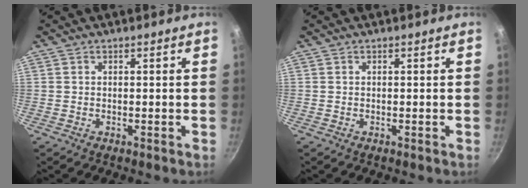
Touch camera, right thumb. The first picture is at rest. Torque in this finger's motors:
{"motor_torque": [-0.01, 0.01, 0.00, 0.00, 0.00]}